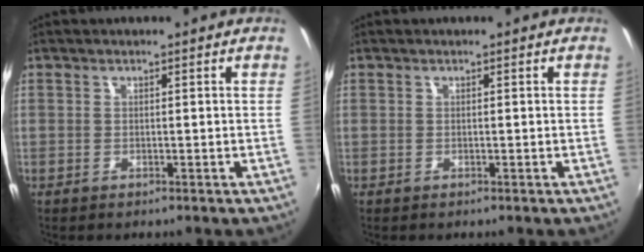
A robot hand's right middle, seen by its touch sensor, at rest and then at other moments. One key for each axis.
{"total": 0.0}